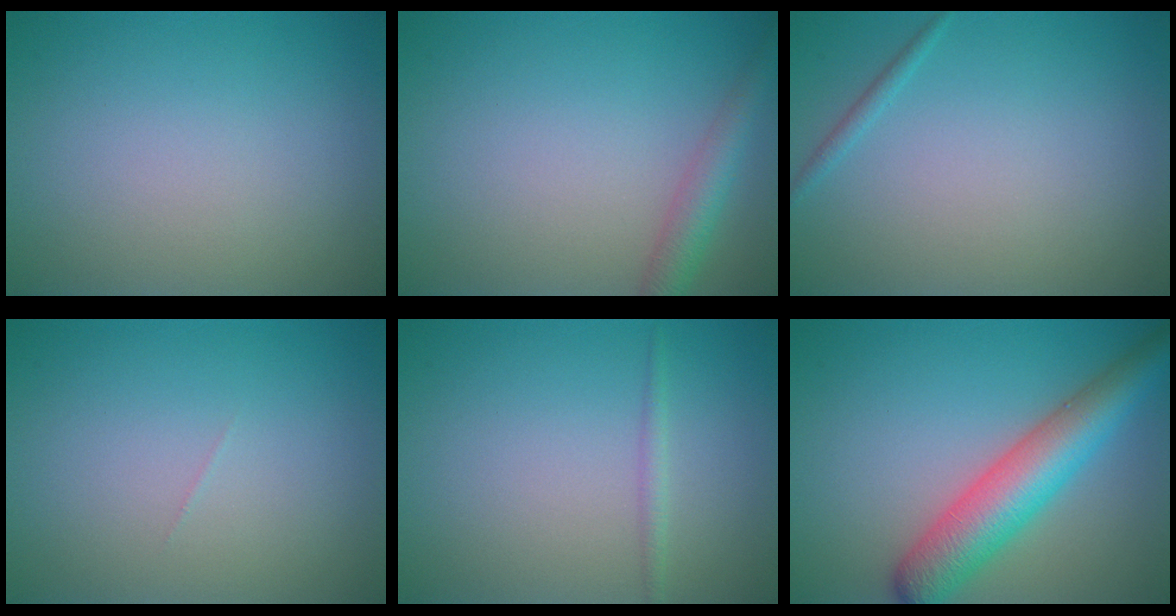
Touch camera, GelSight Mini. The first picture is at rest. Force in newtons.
{"total": 2.9, "press": 2.9, "slide": 0.1}
{"total": 0.8, "press": 0.8, "slide": 0.0}
{"total": 0.0}
{"total": 1.0, "press": 1.0, "slide": 0.0}
{"total": 7.0, "press": 7.0, "slide": 0.3}